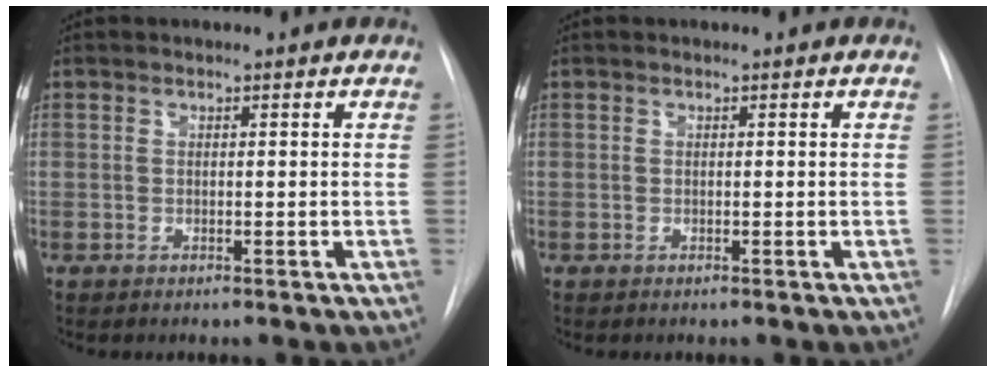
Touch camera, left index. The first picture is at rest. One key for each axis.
{"total": 0.0}